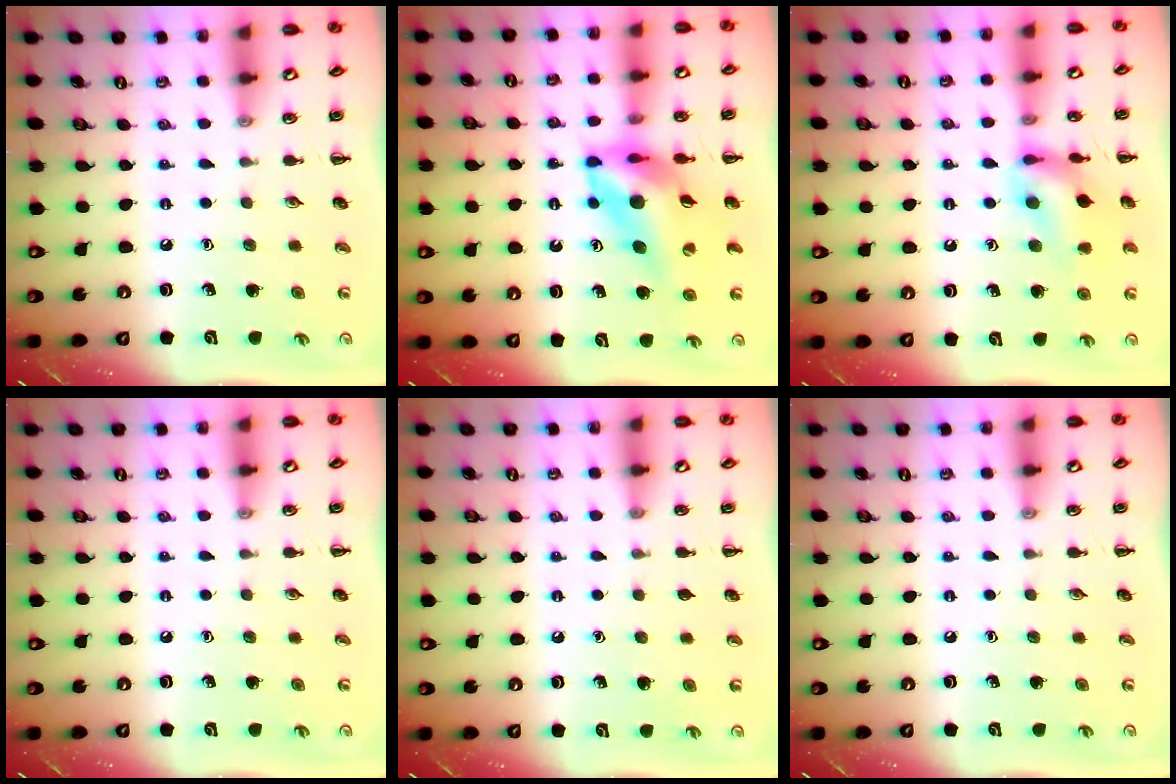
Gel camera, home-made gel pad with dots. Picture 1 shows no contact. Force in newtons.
{"total": 12.5, "press": 11.9, "slide": 3.8}
{"total": 13.9, "press": 13.9, "slide": 1.1}
{"total": 0.0}
{"total": 0.6, "press": 0.6, "slide": 0.0}
{"total": 0.0}